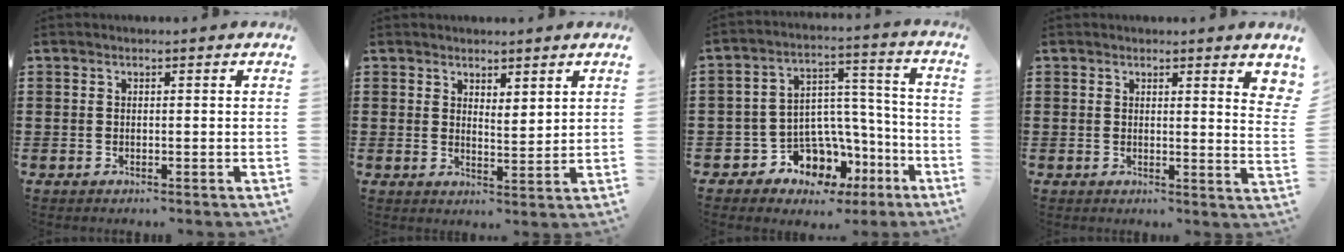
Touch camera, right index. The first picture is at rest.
{"total": 2.4, "force": [2.3, 0.6, 0.1], "torque": [-0.008, 0.001, 0.044]}
{"total": 7.5, "force": [-4.2, 5.8, 2.0], "torque": [-0.050, 0.006, -0.066]}
{"total": 2.1, "force": [1.6, 0.1, 1.4], "torque": [-0.018, -0.004, 0.026]}